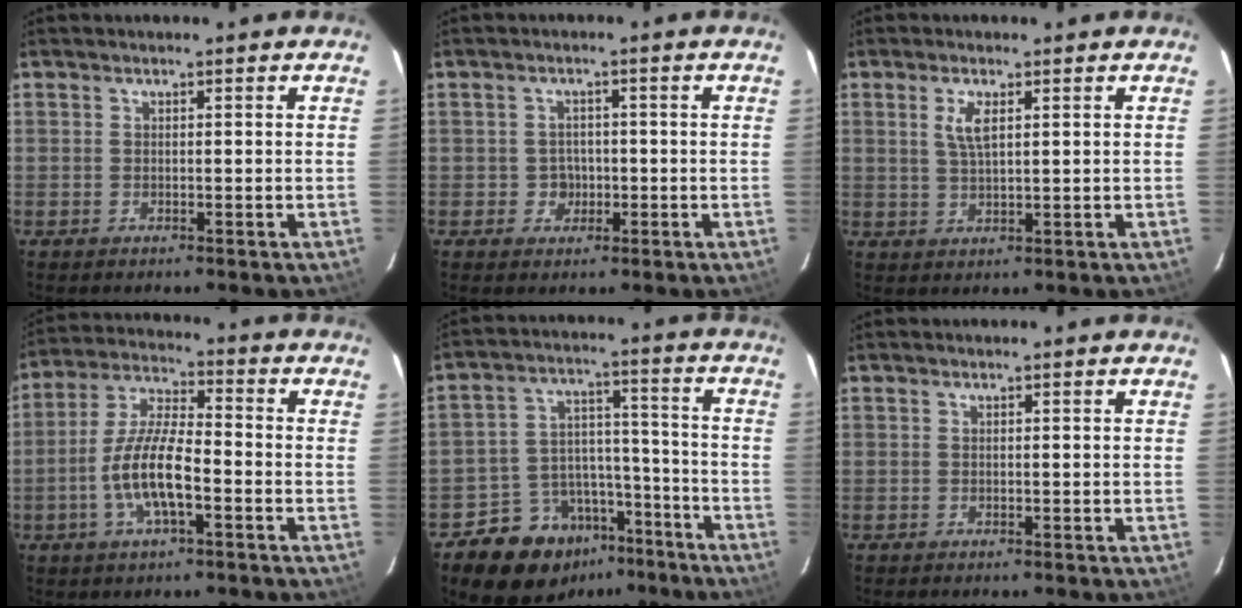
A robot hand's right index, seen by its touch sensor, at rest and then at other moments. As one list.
[{"total": 3.0, "force": [-0.7, 2.9, 0.3], "torque": [-0.007, 0.008, -0.004]}, {"total": 3.7, "force": [1.5, 1.2, 3.2], "torque": [-0.064, 0.000, 0.030]}, {"total": 11.2, "force": [-3.8, 3.3, 10.0], "torque": [-0.208, 0.000, -0.072]}, {"total": 14.2, "force": [-9.8, 9.4, 4.4], "torque": [-0.094, 0.052, -0.133]}, {"total": 0.0}]